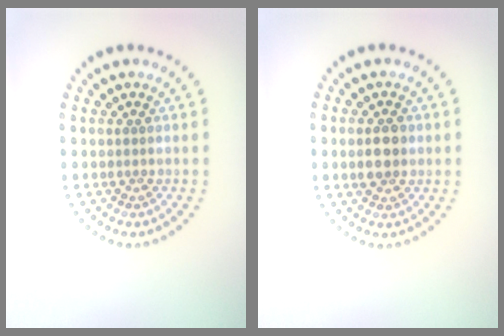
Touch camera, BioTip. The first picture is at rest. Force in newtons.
{"total": 2.5, "press": 2.5, "slide": 0.2}